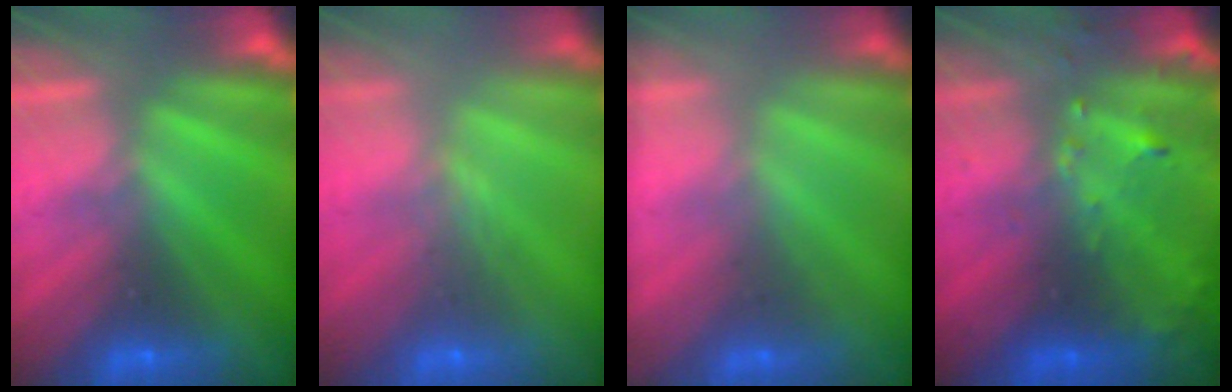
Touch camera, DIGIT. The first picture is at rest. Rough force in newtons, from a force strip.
{"total": 2.4}
{"total": 1.6}
{"total": 6.3}